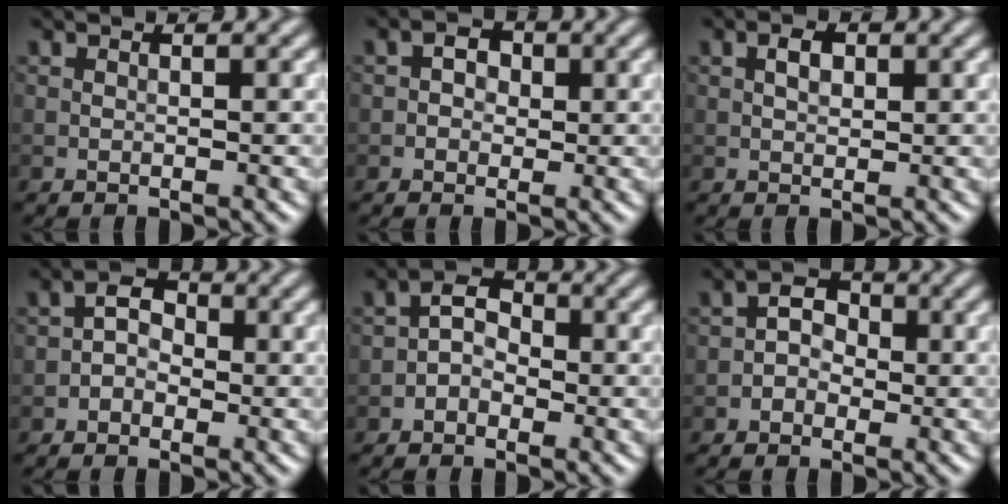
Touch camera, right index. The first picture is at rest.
{"total": 1.9, "force": [0.1, 1.6, 1.1], "torque": [-0.003, 0.002, -0.010]}
{"total": 1.6, "force": [0.3, 1.0, 1.3], "torque": [-0.020, 0.003, 0.004]}
{"total": 2.1, "force": [-0.7, 1.6, 1.2], "torque": [-0.016, 0.008, -0.019]}
{"total": 2.3, "force": [-1.0, 1.6, 1.4], "torque": [-0.019, 0.010, -0.024]}
{"total": 2.1, "force": [-0.6, 1.7, 1.1], "torque": [-0.012, 0.008, -0.017]}